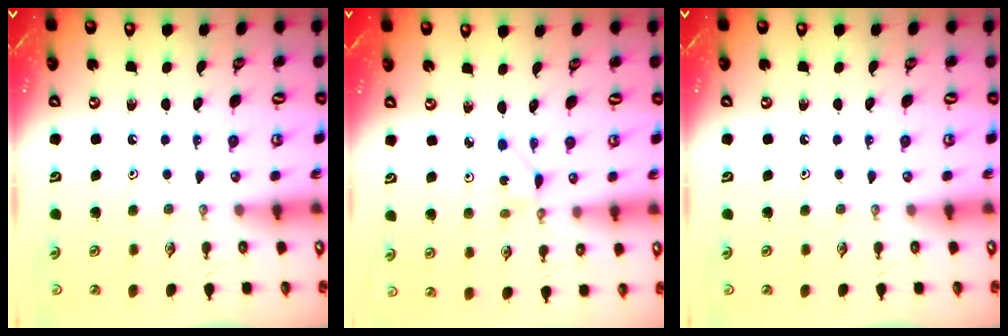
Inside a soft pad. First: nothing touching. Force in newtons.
{"total": 1.8, "press": 1.7, "slide": 0.3}
{"total": 0.0}